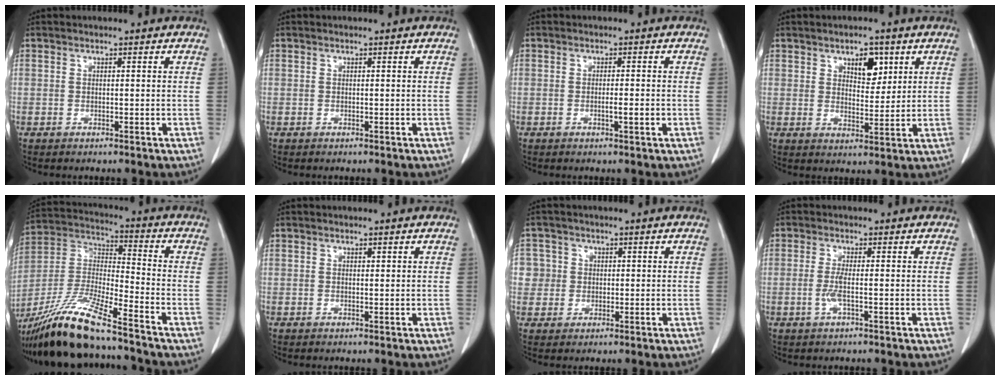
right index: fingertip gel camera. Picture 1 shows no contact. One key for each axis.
{"total": 0.0}
{"total": 1.9, "fx": -0.5, "fy": 0.1, "fz": 1.8, "tx": -0.033, "ty": -0.002, "tz": -0.008}
{"total": 5.1, "fx": 2.6, "fy": 2.5, "fz": 3.5, "tx": -0.051, "ty": 0.000, "tz": 0.042}
{"total": 16.7, "fx": -13.6, "fy": 0.6, "fz": 9.7, "tx": -0.214, "ty": -0.024, "tz": -0.257}
{"total": 0.0}
{"total": 4.3, "fx": 0.6, "fy": 4.3, "fz": 0.1, "tx": 0.012, "ty": 0.011, "tz": 0.011}
{"total": 2.4, "fx": -0.6, "fy": 0.0, "fz": 2.3, "tx": -0.053, "ty": -0.004, "tz": -0.013}